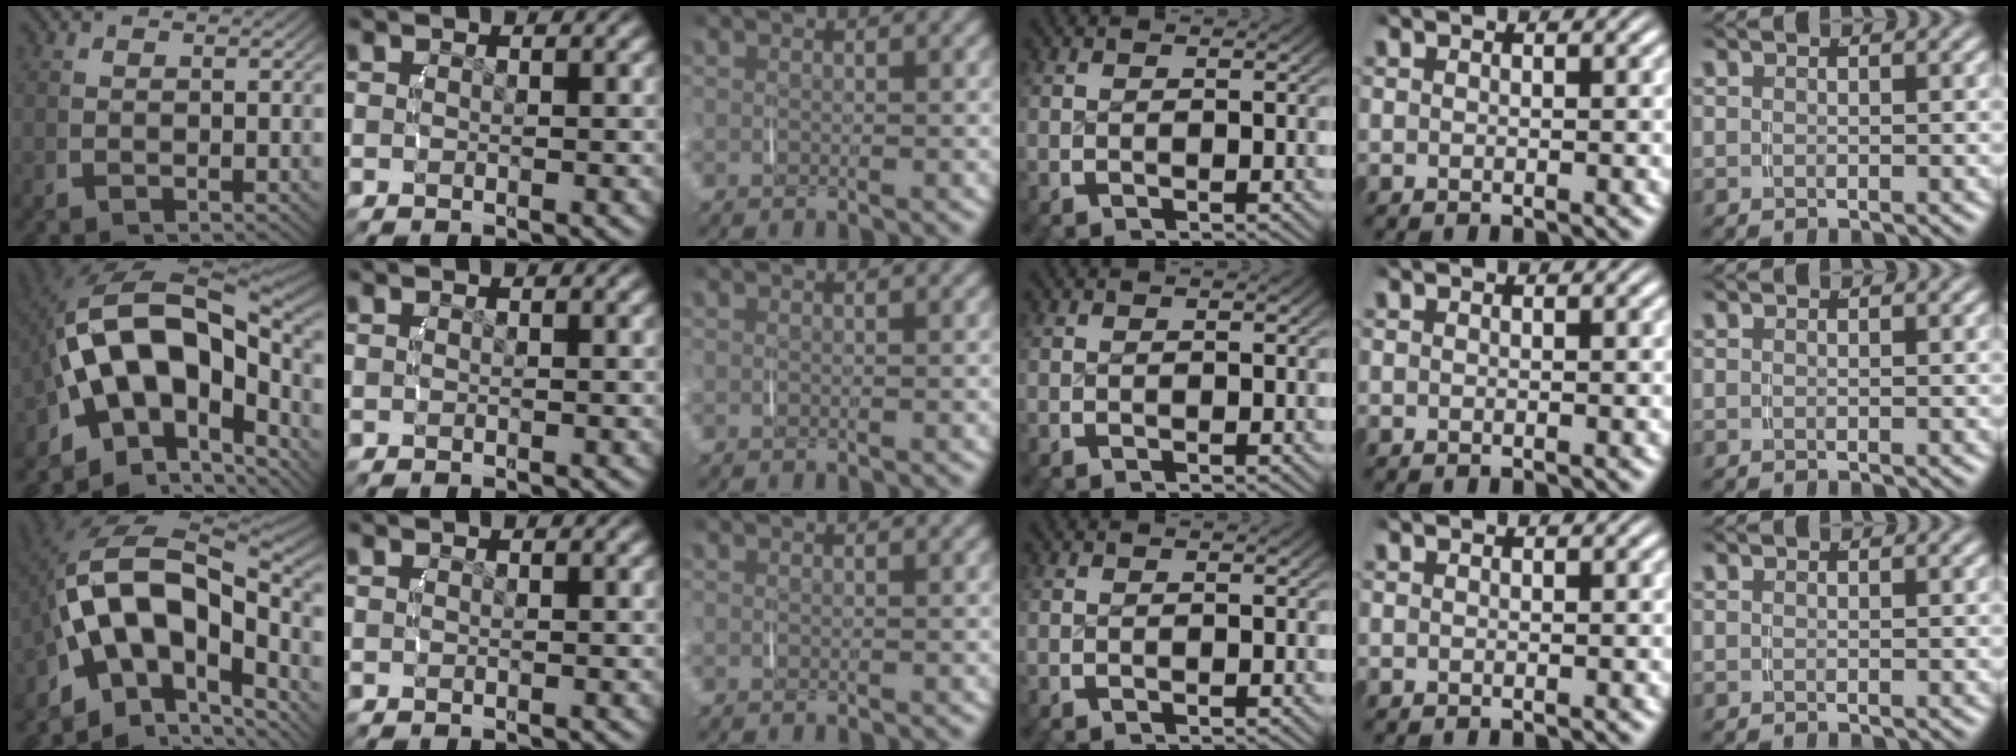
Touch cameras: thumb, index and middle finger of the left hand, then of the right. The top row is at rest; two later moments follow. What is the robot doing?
{"motion": "lift_and_place", "object": "camera"}